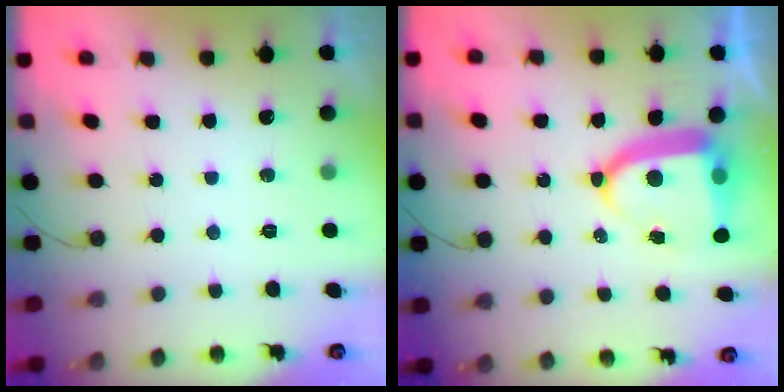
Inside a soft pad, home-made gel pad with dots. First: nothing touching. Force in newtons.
{"total": 12.1, "press": 12.0, "slide": 1.5}